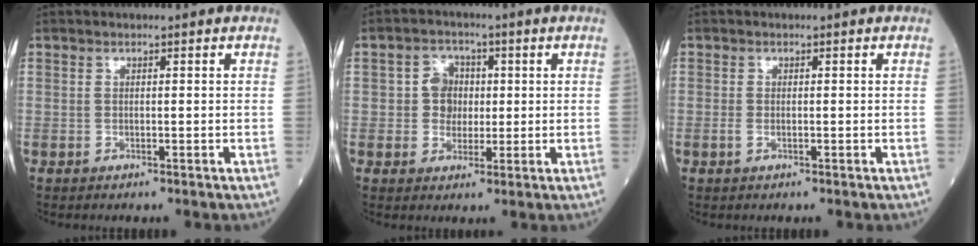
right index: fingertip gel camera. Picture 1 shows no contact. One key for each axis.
{"total": 4.2, "fx": 0.3, "fy": 3.8, "fz": 1.8, "tx": -0.025, "ty": 0.014, "tz": 0.004}
{"total": 0.8, "fx": -0.3, "fy": 0.4, "fz": 0.7, "tx": -0.019, "ty": -0.001, "tz": -0.005}